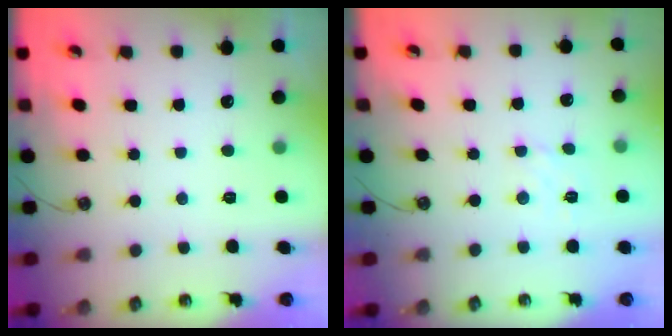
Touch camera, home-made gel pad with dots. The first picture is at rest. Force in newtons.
{"total": 1.6, "press": 1.5, "slide": 0.5}